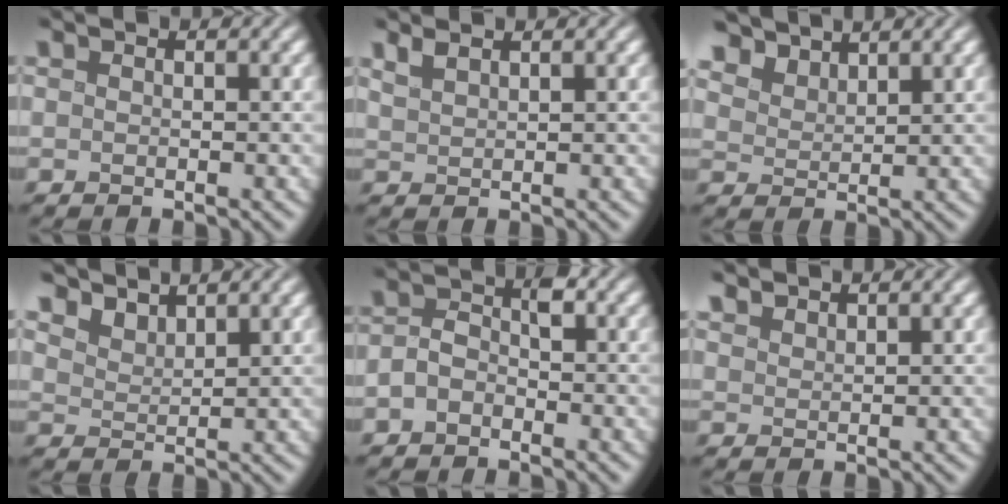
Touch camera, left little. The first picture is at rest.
{"total": 1.5, "force": [1.3, 0.4, 0.8], "torque": [-0.018, 0.004, 0.028]}
{"total": 4.1, "force": [3.7, 1.4, 0.9], "torque": [-0.034, -0.010, 0.081]}
{"total": 3.3, "force": [3.1, 0.8, 0.6], "torque": [-0.022, -0.009, 0.069]}
{"total": 2.6, "force": [-1.0, 1.5, 1.9], "torque": [-0.036, 0.009, -0.024]}
{"total": 2.1, "force": [2.0, 0.3, 0.3], "torque": [-0.006, 0.004, 0.041]}